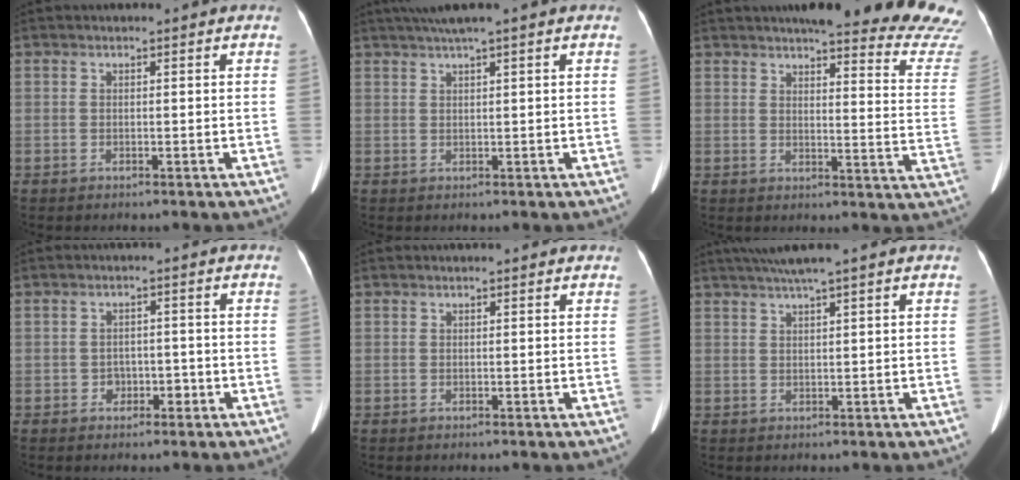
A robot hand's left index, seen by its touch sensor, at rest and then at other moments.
{"total": 3.7, "force": [2.6, -0.7, 2.5], "torque": [-0.049, 0.020, 0.051]}
{"total": 23.0, "force": [21.2, 2.1, 8.4], "torque": [-0.088, -0.092, 0.223]}
{"total": 2.3, "force": [-1.2, 1.8, 0.9], "torque": [-0.009, 0.007, -0.012]}
{"total": 1.4, "force": [1.3, 0.3, 0.6], "torque": [-0.010, 0.017, 0.011]}
{"total": 4.2, "force": [3.1, -1.0, 2.6], "torque": [-0.050, 0.016, 0.060]}